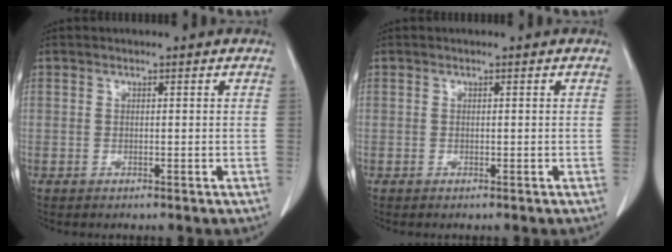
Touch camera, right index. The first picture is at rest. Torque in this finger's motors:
{"motor_torque": [0.09, -0.09, -0.02, 0.01]}